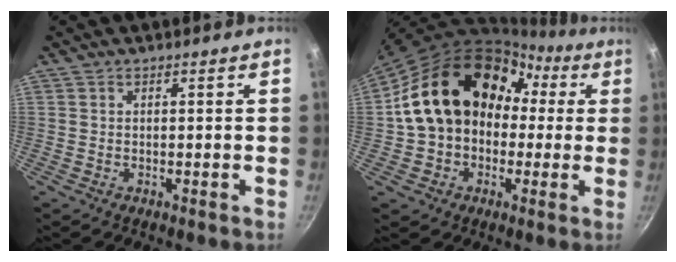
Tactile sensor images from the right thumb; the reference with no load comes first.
{"total": 20.0, "force": [1.7, 15.8, 12.1], "torque": [-0.178, 0.063, 0.027]}